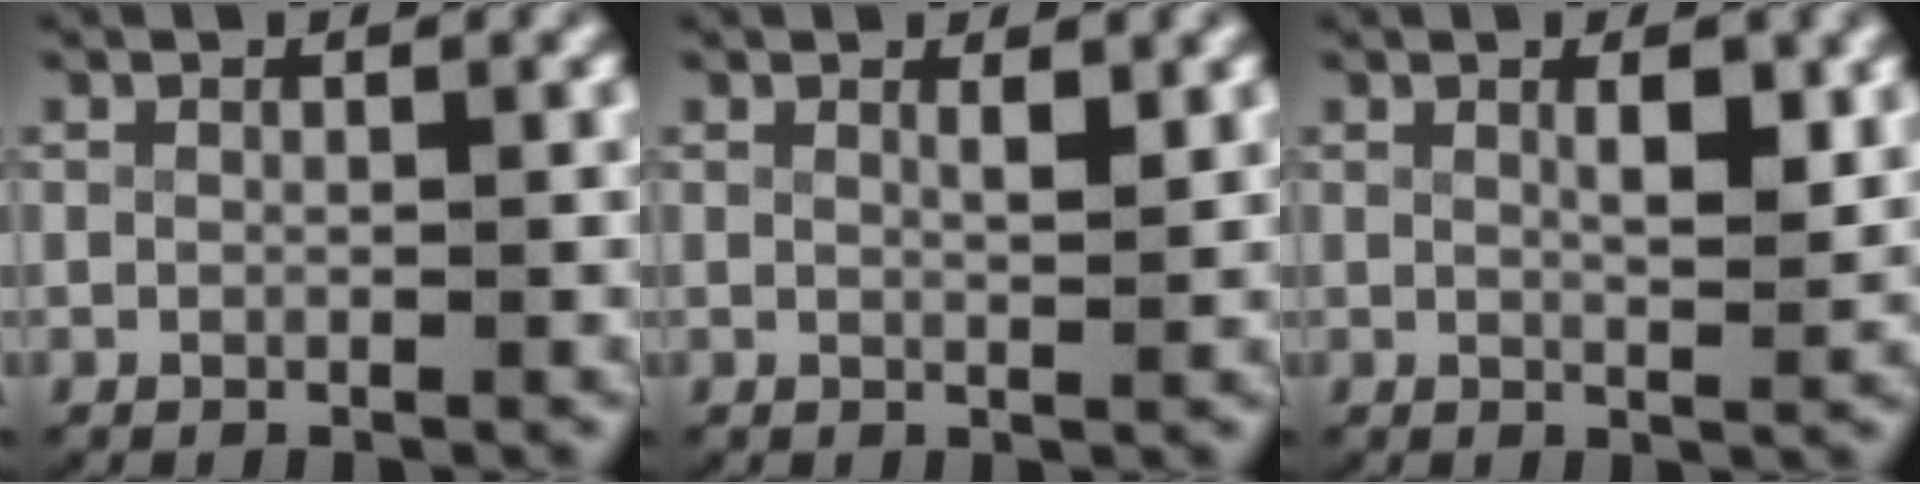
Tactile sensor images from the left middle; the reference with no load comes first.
{"total": 1.3, "force": [0.9, -0.1, 1.0], "torque": [-0.014, -0.013, 0.019]}
{"total": 2.5, "force": [1.0, 0.4, 2.3], "torque": [-0.036, -0.012, 0.021]}